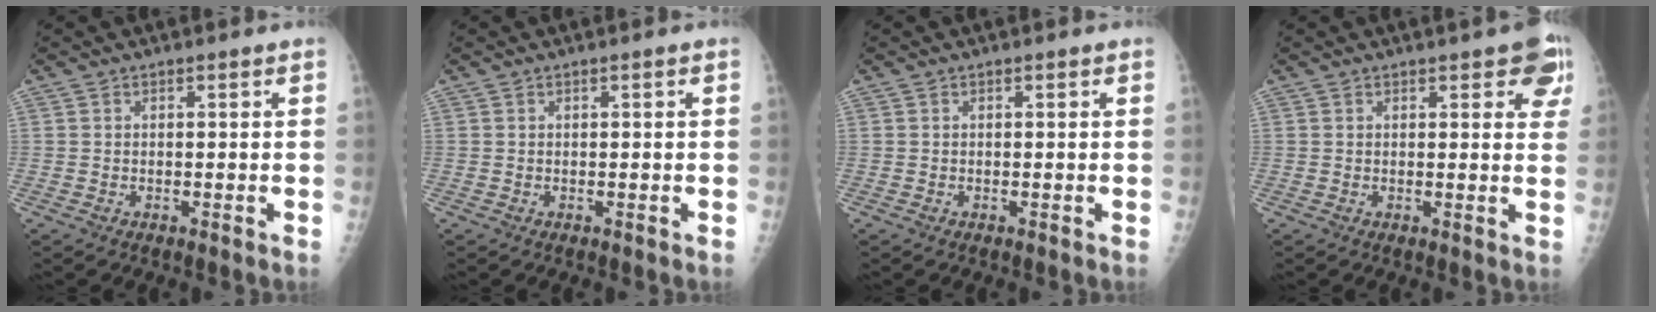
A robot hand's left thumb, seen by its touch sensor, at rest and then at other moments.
{"total": 0.0}
{"total": 0.0}
{"total": 7.0, "force": [3.7, 2.7, 5.3], "torque": [-0.032, -0.009, 0.036]}